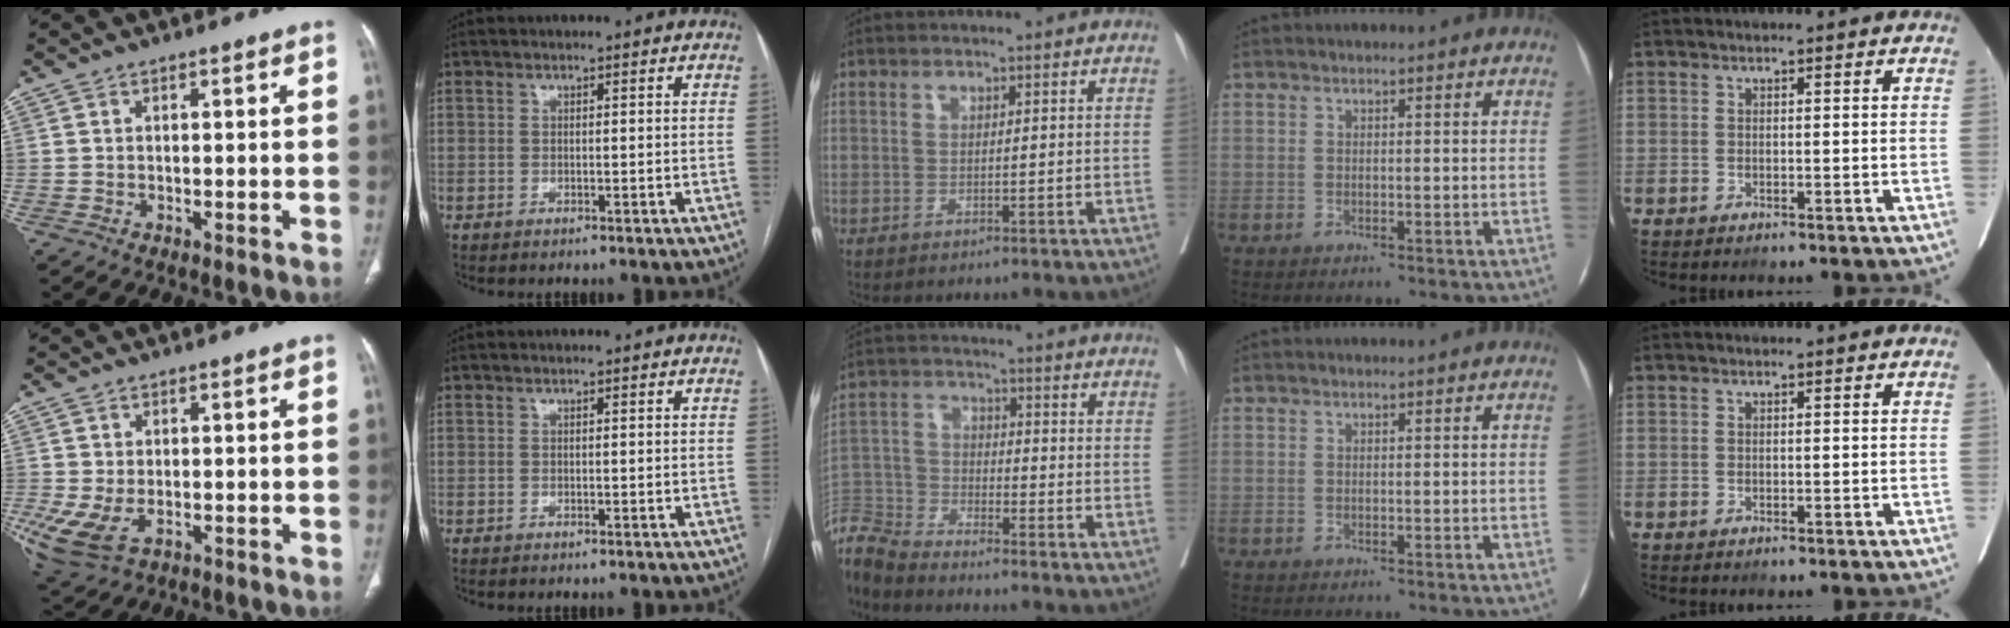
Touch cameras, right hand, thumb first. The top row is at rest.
{"thumb": {"total": 9.6, "force": [-2.9, 6.0, 6.9], "torque": [-0.169, -0.012, -0.042]}, "middle": {"total": 8.0, "force": [-8.0, 0.2, 1.0], "torque": [-0.027, -0.002, -0.161]}}